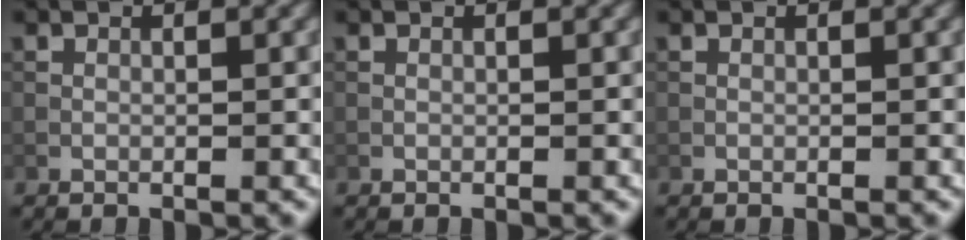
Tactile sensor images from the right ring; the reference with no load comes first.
{"total": 0.0}
{"total": 0.0}